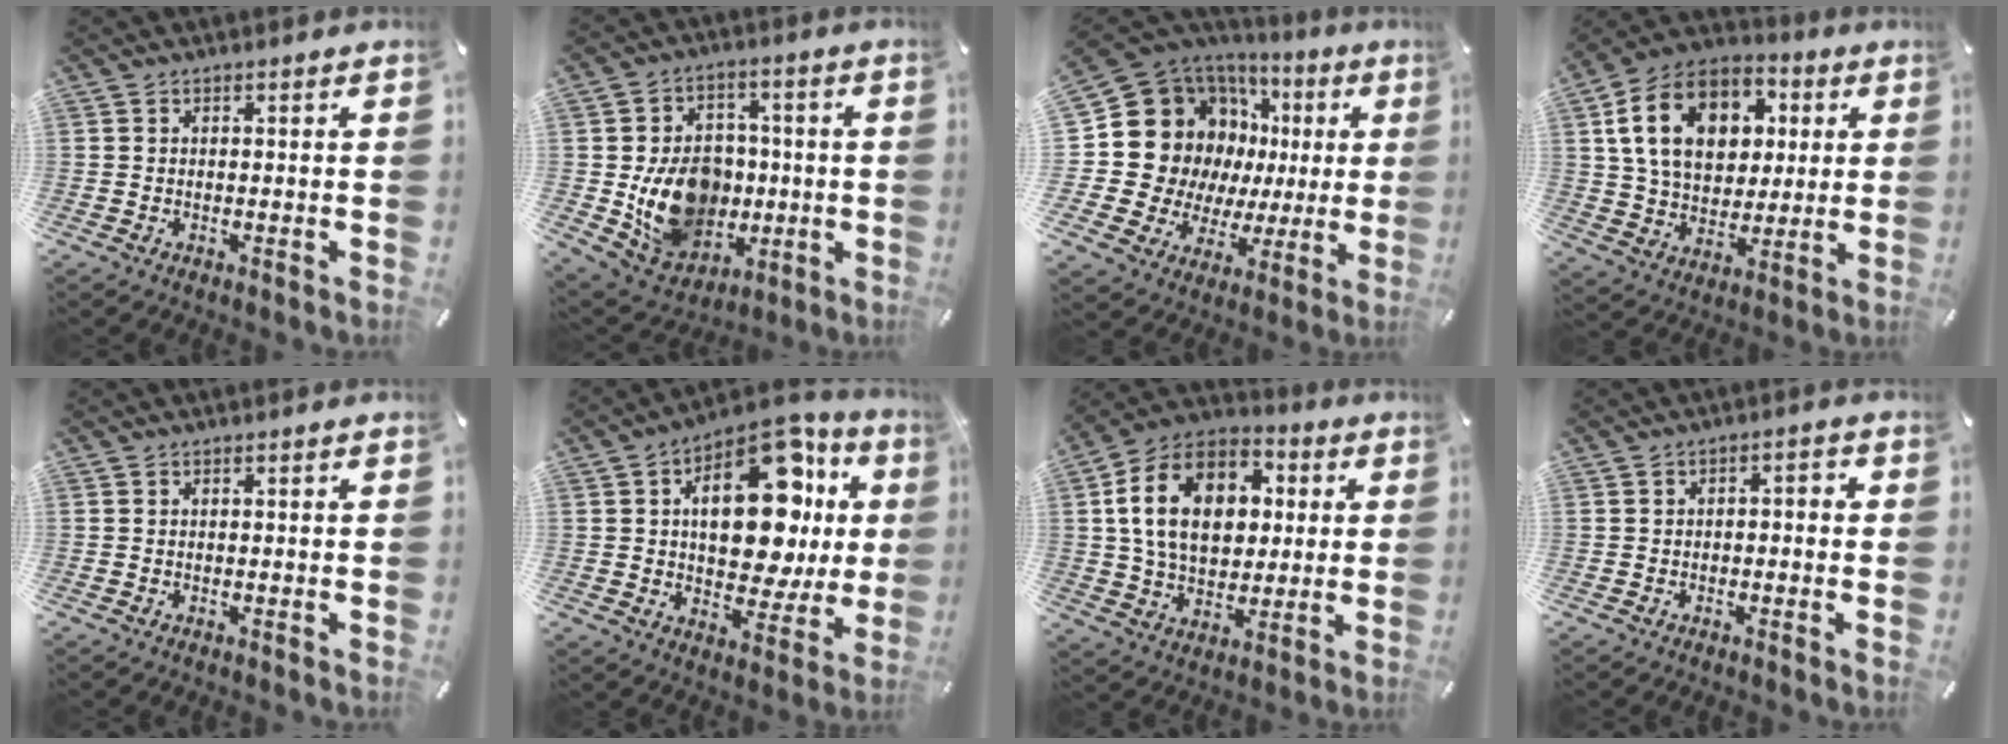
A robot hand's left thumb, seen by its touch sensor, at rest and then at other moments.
{"total": 15.4, "force": [-1.6, 12.9, 8.2], "torque": [-0.151, 0.003, -0.015]}
{"total": 19.8, "force": [5.7, 16.6, 9.2], "torque": [-0.161, -0.054, 0.137]}
{"total": 17.2, "force": [5.0, 13.1, 10.1], "torque": [-0.196, -0.003, 0.093]}
{"total": 0.0}
{"total": 22.4, "force": [5.8, 12.7, 17.6], "torque": [-0.243, -0.035, 0.094]}
{"total": 17.8, "force": [3.1, 13.0, 11.7], "torque": [-0.231, 0.003, 0.054]}
{"total": 1.9, "force": [-1.1, 1.1, 1.1], "torque": [-0.020, 0.010, -0.024]}